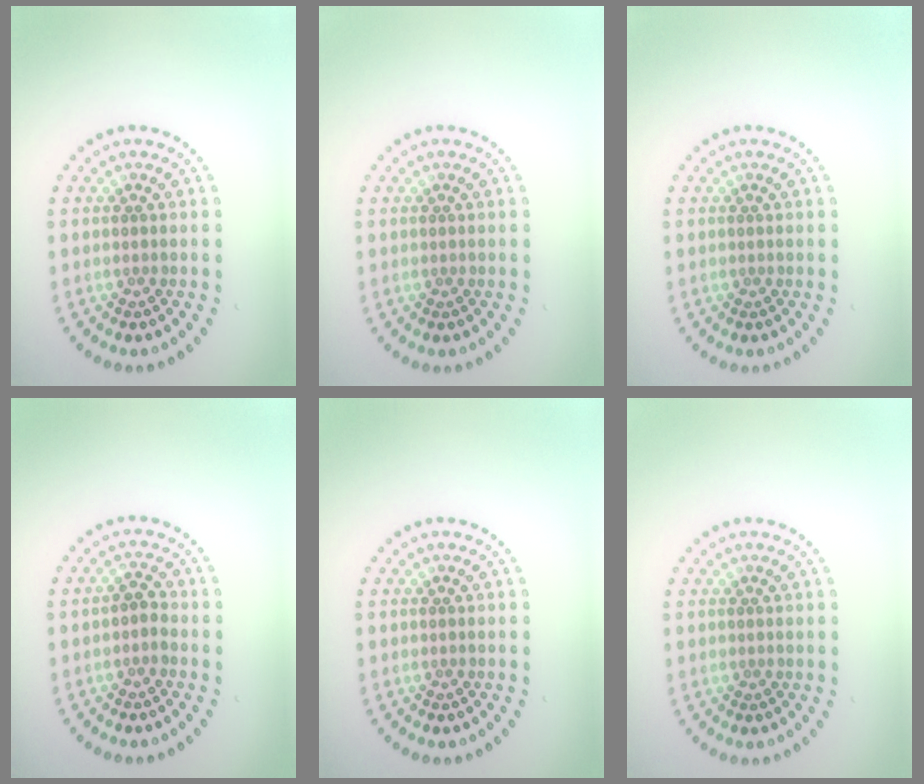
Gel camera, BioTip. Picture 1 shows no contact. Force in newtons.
{"total": 0.0}
{"total": 0.0}
{"total": 1.2, "press": 1.1, "slide": 0.5}
{"total": 0.0}
{"total": 0.0}